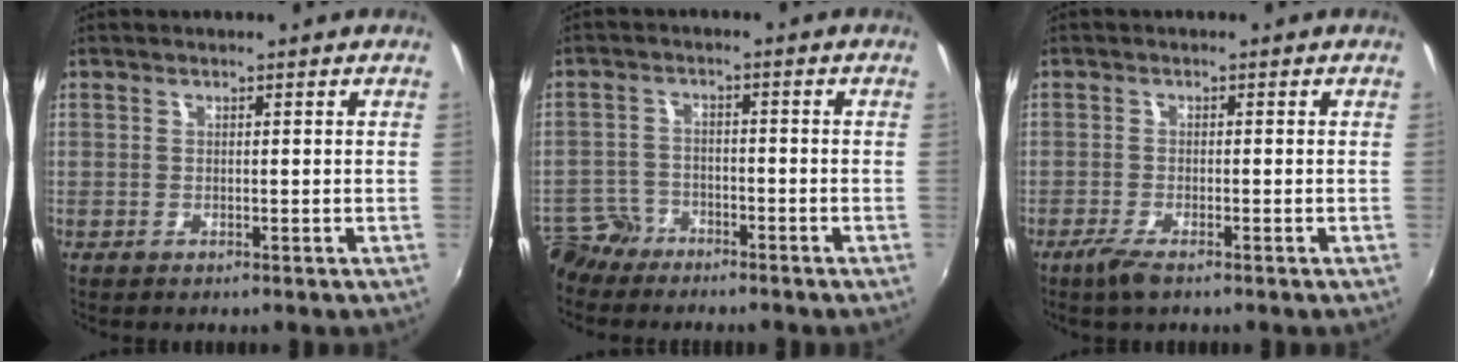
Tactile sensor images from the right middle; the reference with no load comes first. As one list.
[{"total": 6.3, "force": [-5.3, 3.3, 0.7], "torque": [-0.024, 0.010, -0.102]}, {"total": 3.4, "force": [-2.4, 0.6, 2.3], "torque": [-0.059, -0.010, -0.048]}]